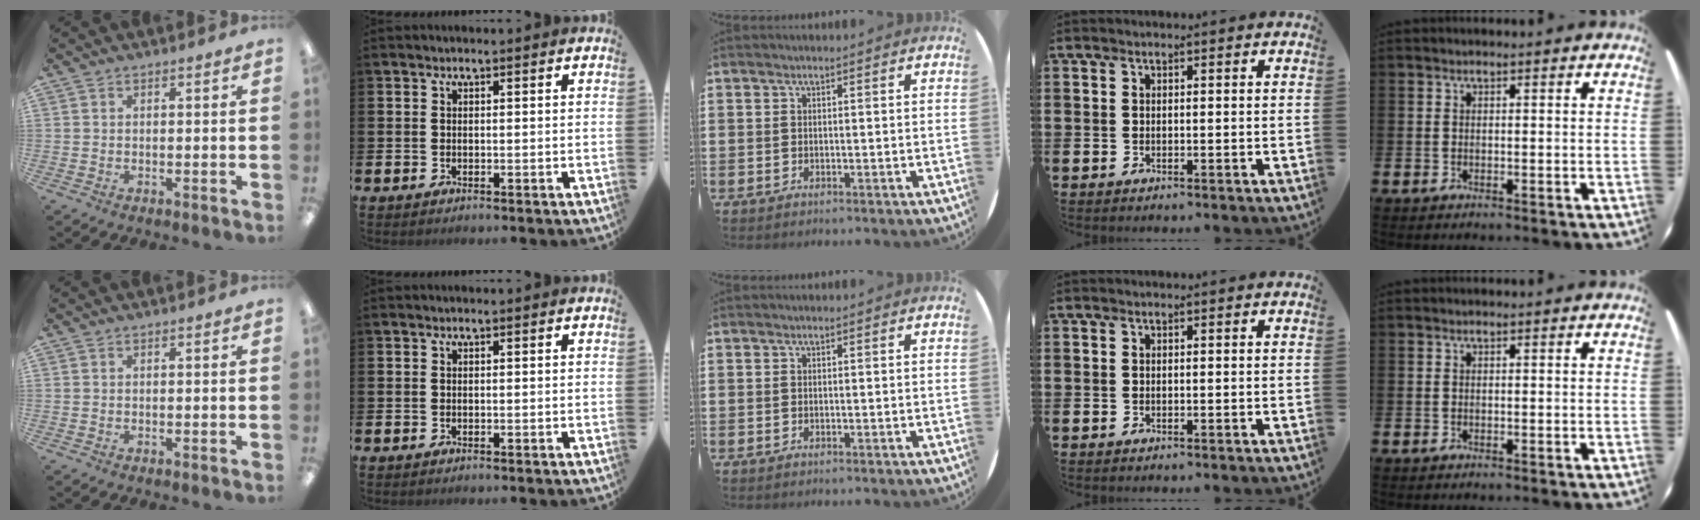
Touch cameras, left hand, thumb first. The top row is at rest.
{}